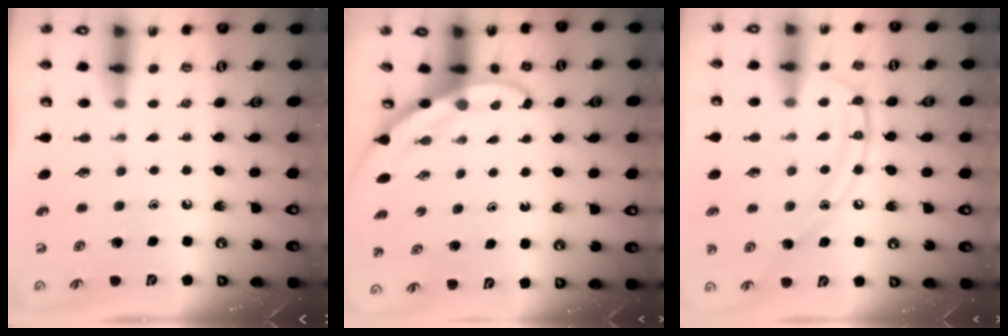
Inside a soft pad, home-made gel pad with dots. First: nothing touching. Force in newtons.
{"total": 3.5, "press": 3.5, "slide": 0.1}
{"total": 14.2, "press": 14.2, "slide": 1.2}